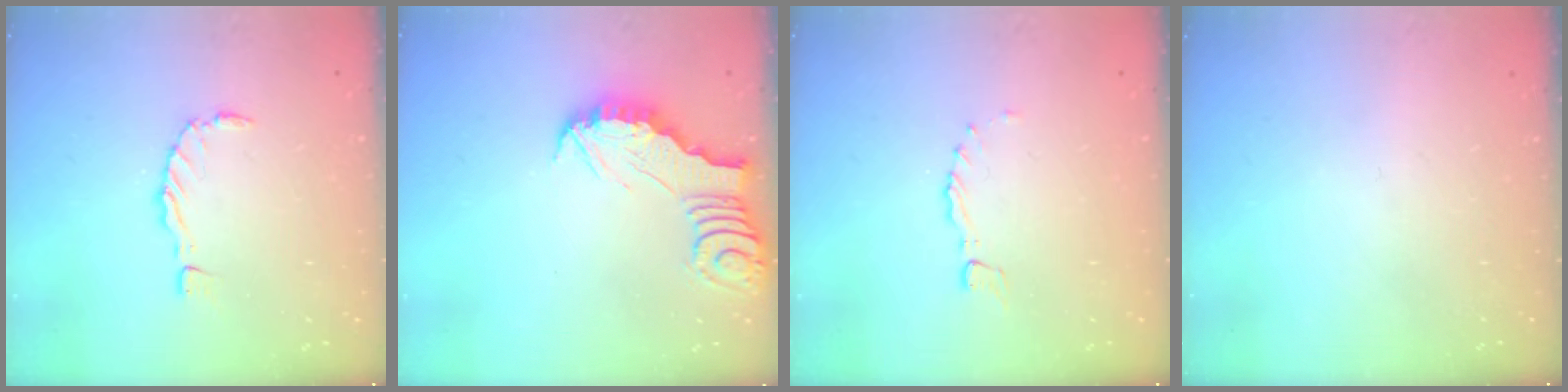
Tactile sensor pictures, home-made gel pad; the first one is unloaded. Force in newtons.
{"total": 2.7, "press": 2.7, "slide": 0.1}
{"total": 0.0}
{"total": 0.0}